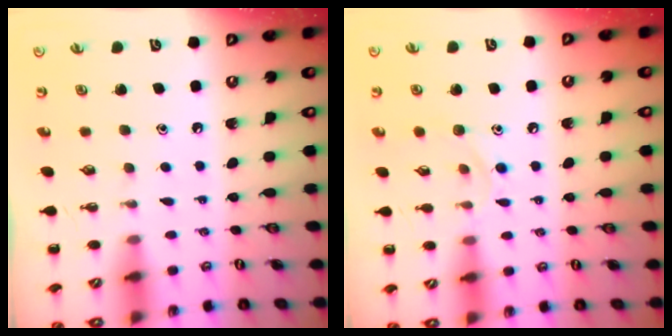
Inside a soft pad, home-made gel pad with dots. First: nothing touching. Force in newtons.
{"total": 7.5, "press": 7.4, "slide": 1.2}